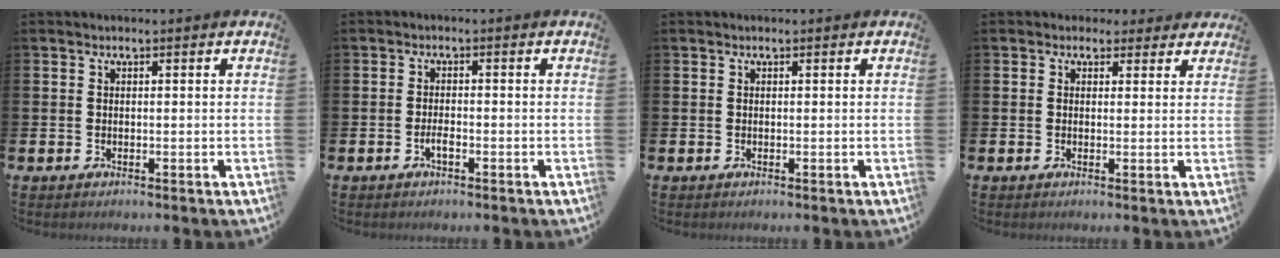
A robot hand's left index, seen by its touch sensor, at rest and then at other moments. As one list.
[{"total": 1.4, "force": [-0.8, 0.4, 1.1], "torque": [-0.021, -0.001, -0.015]}, {"total": 0.0}, {"total": 2.2, "force": [1.7, 1.3, -0.2], "torque": [0.007, -0.002, 0.028]}]